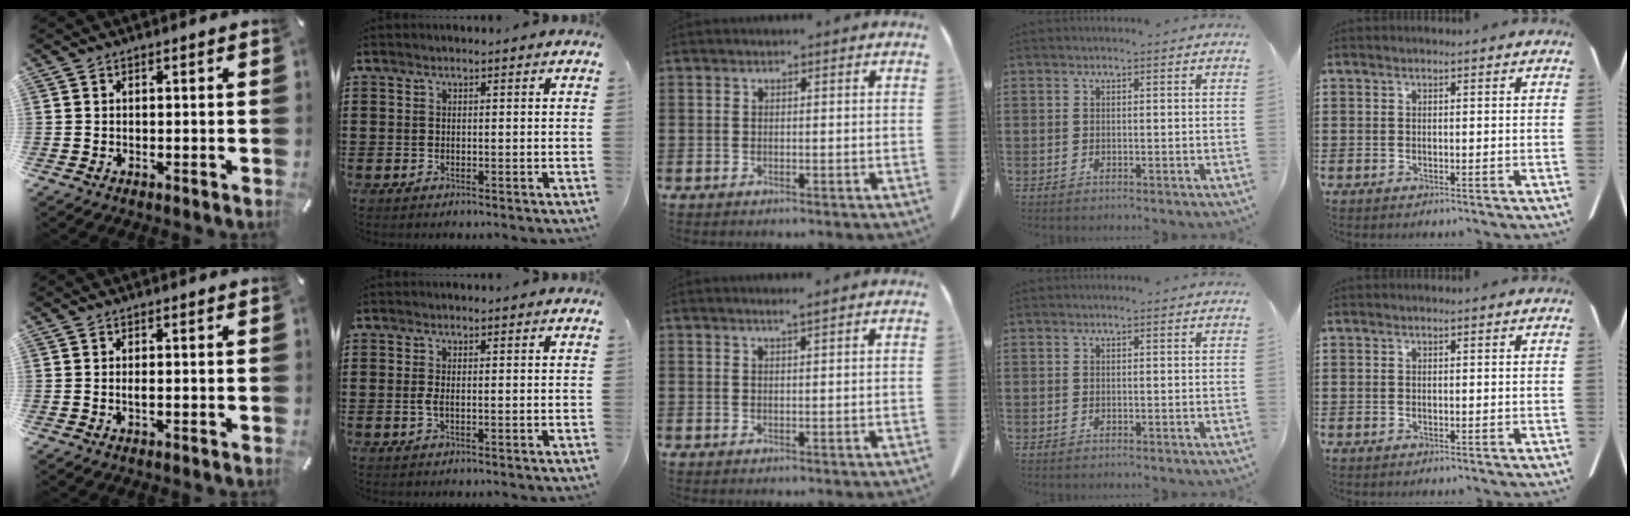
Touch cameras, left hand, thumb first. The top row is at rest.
{"thumb": {"total": 0.9, "force": [-0.2, 0.2, 0.9], "torque": [-0.017, -0.003, -0.003]}, "index": {"total": 1.2, "force": [-0.3, 0.3, 1.1], "torque": [-0.030, -0.003, -0.007]}, "middle": {"total": 1.2, "force": [1.0, -0.2, 0.7], "torque": [-0.013, -0.002, 0.018]}}